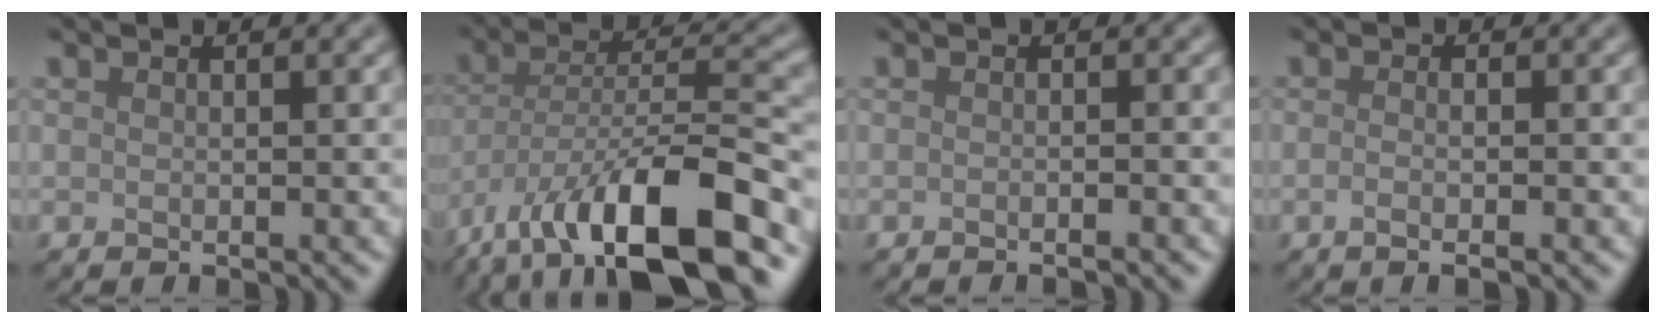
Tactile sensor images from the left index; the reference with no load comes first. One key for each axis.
{"total": 13.9, "fx": -8.4, "fy": 4.7, "fz": 9.9, "tx": -0.162, "ty": -0.006, "tz": -0.148}
{"total": 1.0, "fx": -0.7, "fy": 0.2, "fz": 0.8, "tx": -0.009, "ty": -0.003, "tz": -0.015}
{"total": 2.1, "fx": -0.7, "fy": 0.8, "fz": 1.9, "tx": -0.017, "ty": -0.004, "tz": -0.016}